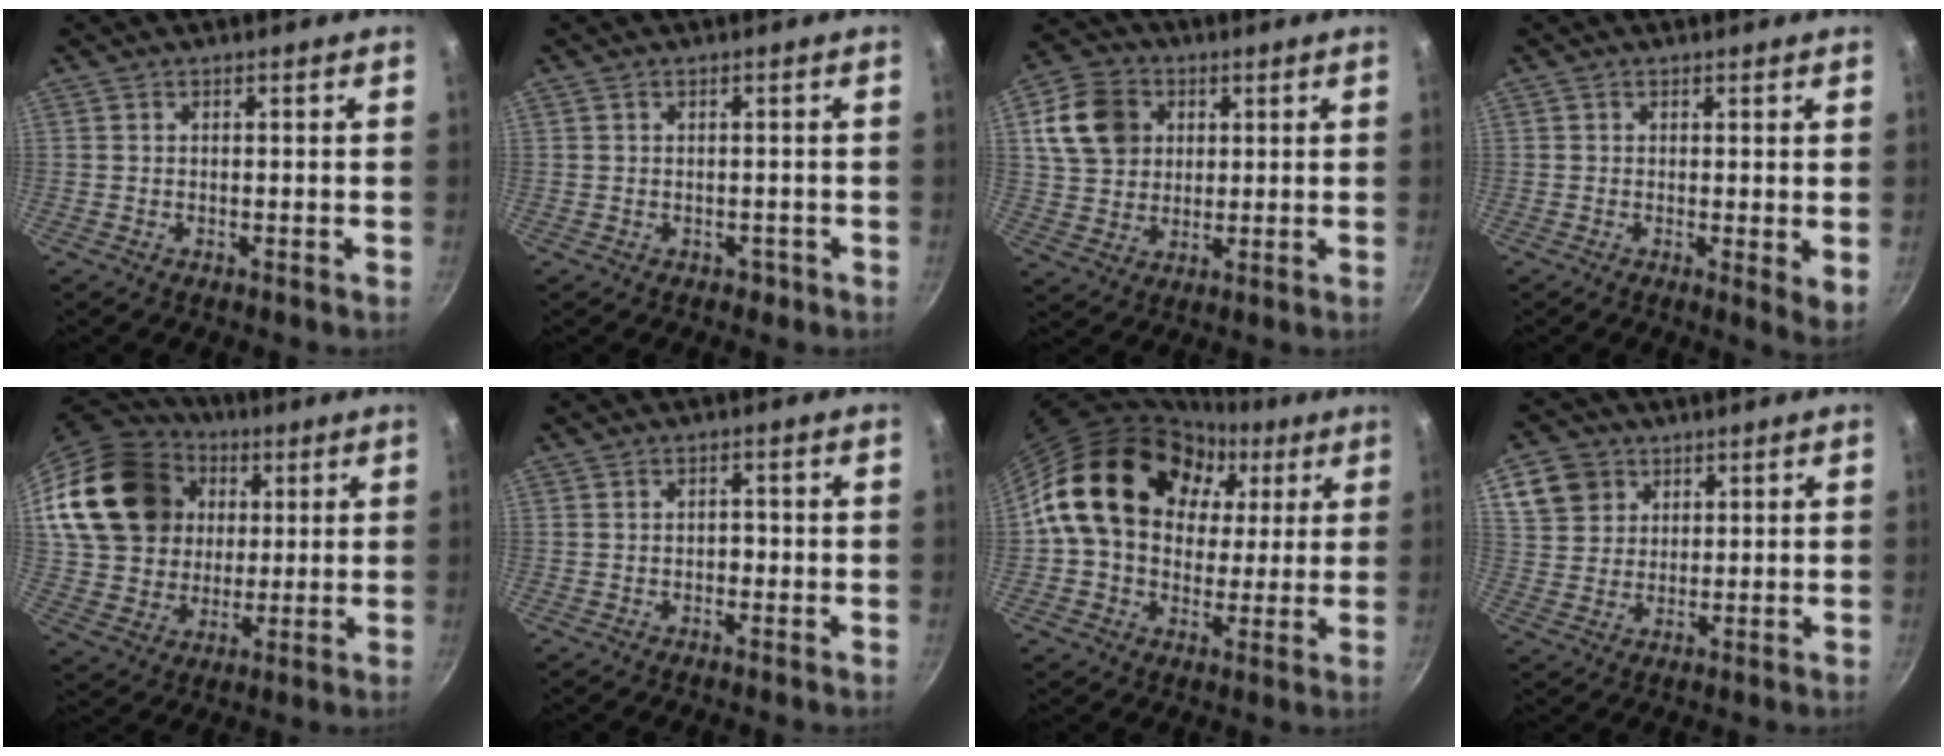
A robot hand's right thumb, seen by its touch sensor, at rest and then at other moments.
{"total": 1.6, "force": [-0.5, 1.3, 0.7], "torque": [0.004, 0.014, 0.004]}
{"total": 12.0, "force": [3.7, 9.8, 6.0], "torque": [-0.087, 0.004, 0.063]}
{"total": 4.2, "force": [0.6, 1.5, 3.9], "torque": [-0.047, -0.014, 0.006]}
{"total": 24.7, "force": [7.0, 19.7, 13.2], "torque": [-0.240, 0.023, 0.139]}
{"total": 1.5, "force": [-0.4, 1.1, 1.0], "torque": [-0.008, 0.009, -0.008]}
{"total": 20.8, "force": [5.6, 16.1, 11.9], "torque": [-0.177, 0.024, 0.091]}
{"total": 8.1, "force": [3.7, 6.7, 2.8], "torque": [-0.025, 0.004, 0.071]}